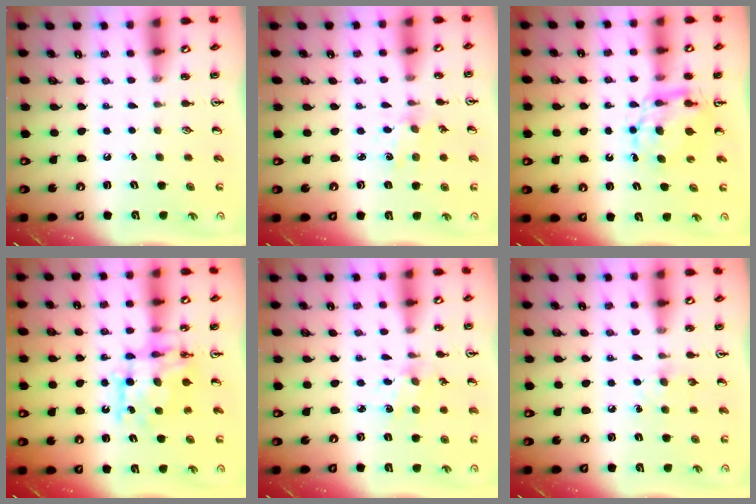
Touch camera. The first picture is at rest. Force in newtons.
{"total": 0.9, "press": 0.9, "slide": 0.2}
{"total": 6.8, "press": 6.8, "slide": 0.2}
{"total": 9.6, "press": 9.6, "slide": 0.5}
{"total": 2.1, "press": 2.1, "slide": 0.4}
{"total": 5.3, "press": 5.2, "slide": 0.7}